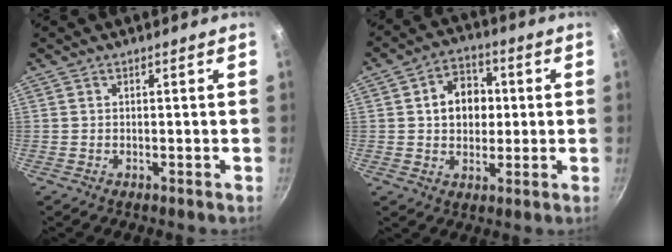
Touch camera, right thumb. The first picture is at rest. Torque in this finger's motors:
{"motor_torque": [-0.50, 0.52, 0.18, 0.36, 0.00]}